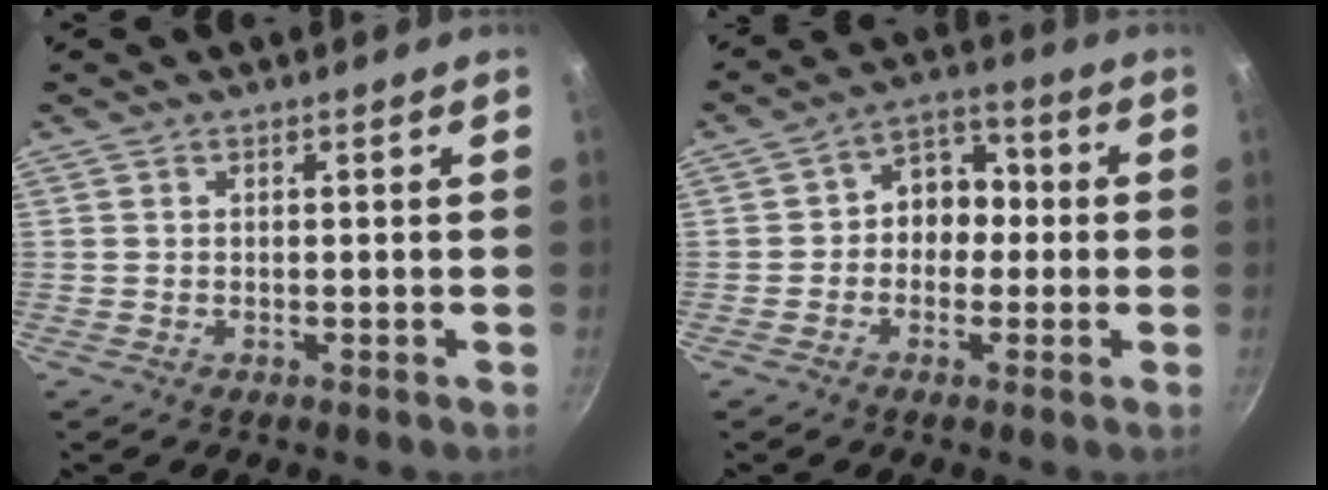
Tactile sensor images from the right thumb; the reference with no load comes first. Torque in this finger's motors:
{"motor_torque": [-0.34, 0.50, -0.21, 0.26, 0.10]}